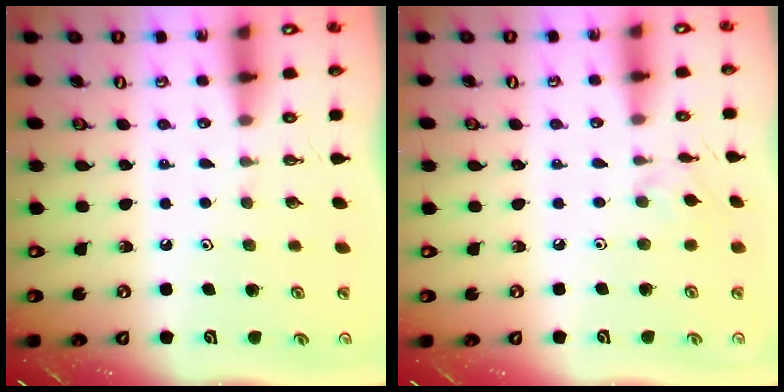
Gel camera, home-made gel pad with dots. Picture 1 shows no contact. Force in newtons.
{"total": 2.2, "press": 2.1, "slide": 0.5}